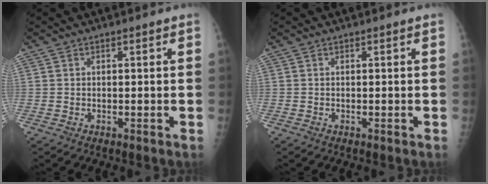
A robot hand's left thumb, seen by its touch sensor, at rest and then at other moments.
{"total": 0.0}